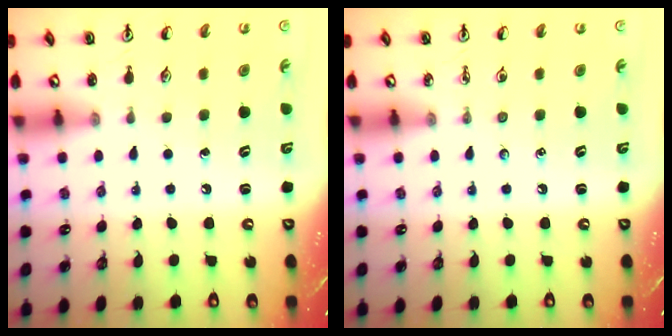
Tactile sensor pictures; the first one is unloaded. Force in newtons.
{"total": 0.0}